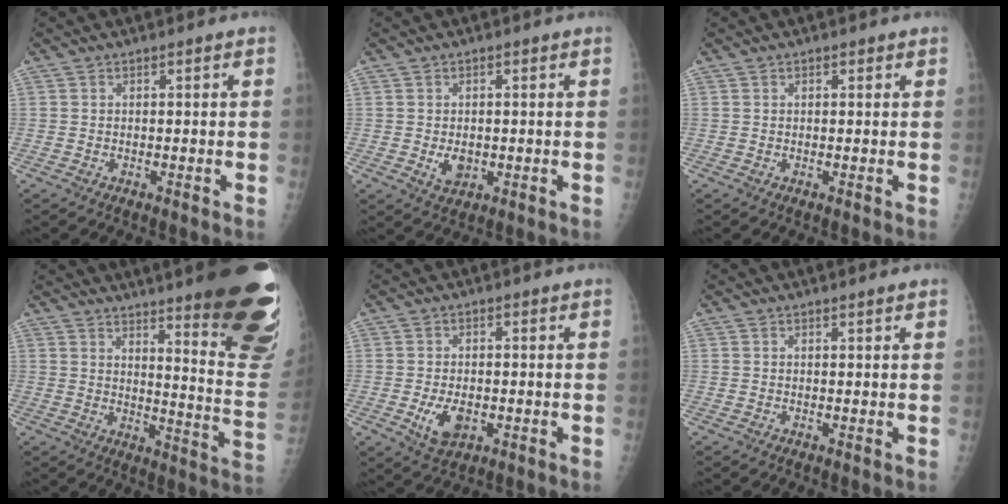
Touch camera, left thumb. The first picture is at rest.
{"total": 3.6, "force": [-0.4, 2.6, 2.4], "torque": [-0.028, -0.003, 0.002]}
{"total": 0.7, "force": [0.4, 0.5, 0.2], "torque": [0.002, -0.001, 0.003]}
{"total": 25.6, "force": [17.2, 3.9, 18.6], "torque": [-0.183, -0.113, 0.217]}
{"total": 5.6, "force": [-1.4, 3.5, 4.2], "torque": [-0.068, -0.006, -0.018]}
{"total": 0.9, "force": [0.7, 0.0, 0.4], "torque": [-0.004, 0.000, 0.012]}